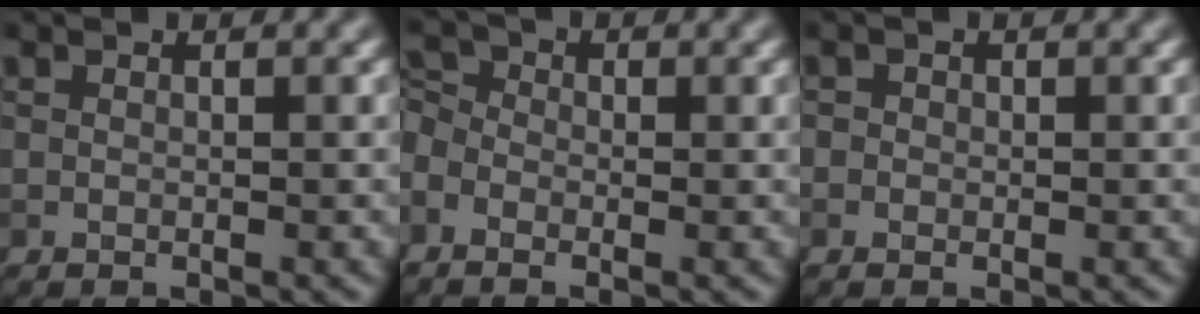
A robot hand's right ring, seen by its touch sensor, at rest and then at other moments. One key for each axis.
{"total": 3.2, "fx": -1.2, "fy": 2.3, "fz": 1.8, "tx": -0.035, "ty": 0.011, "tz": -0.030}
{"total": 0.7, "fx": 0.1, "fy": 0.7, "fz": 0.1, "tx": 0.004, "ty": -0.006, "tz": -0.002}